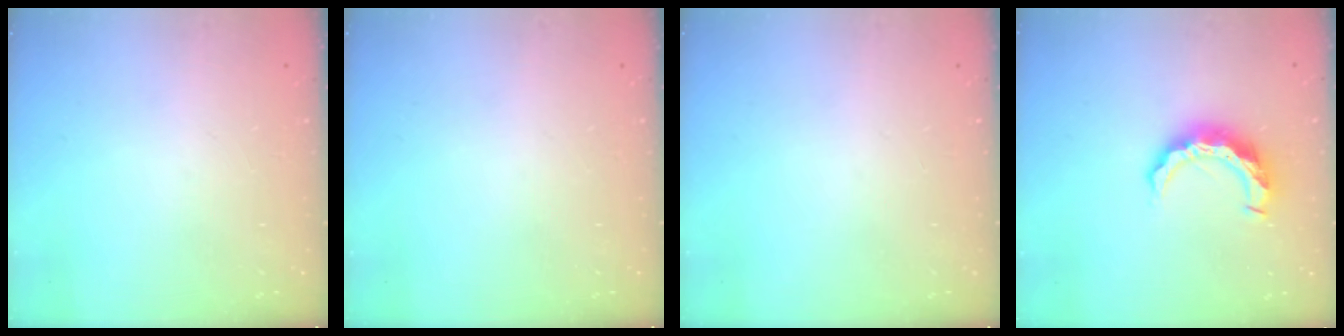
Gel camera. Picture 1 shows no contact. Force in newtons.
{"total": 0.0}
{"total": 0.0}
{"total": 9.7, "press": 9.7, "slide": 1.2}